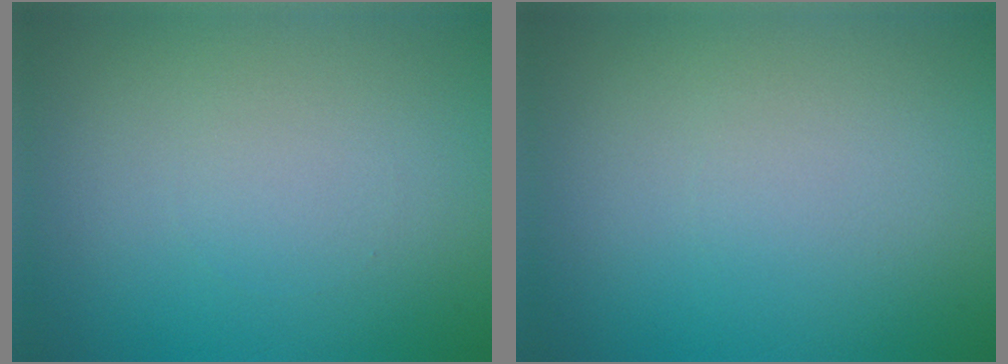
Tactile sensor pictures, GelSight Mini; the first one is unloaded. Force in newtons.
{"total": 0.0}